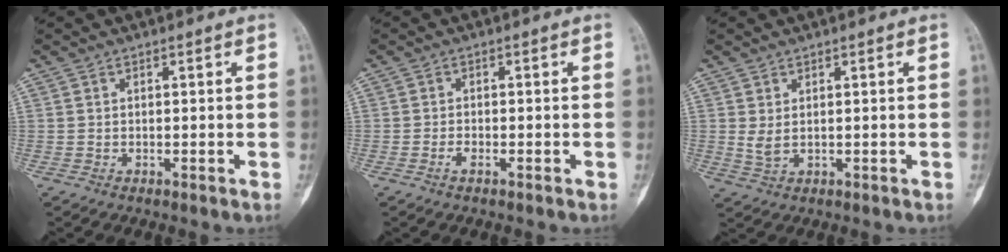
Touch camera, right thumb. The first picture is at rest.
{"total": 1.4, "force": [-0.8, 0.6, 1.0], "torque": [-0.020, 0.002, -0.018]}
{"total": 2.3, "force": [0.6, 1.1, 1.9], "torque": [-0.035, -0.002, 0.019]}